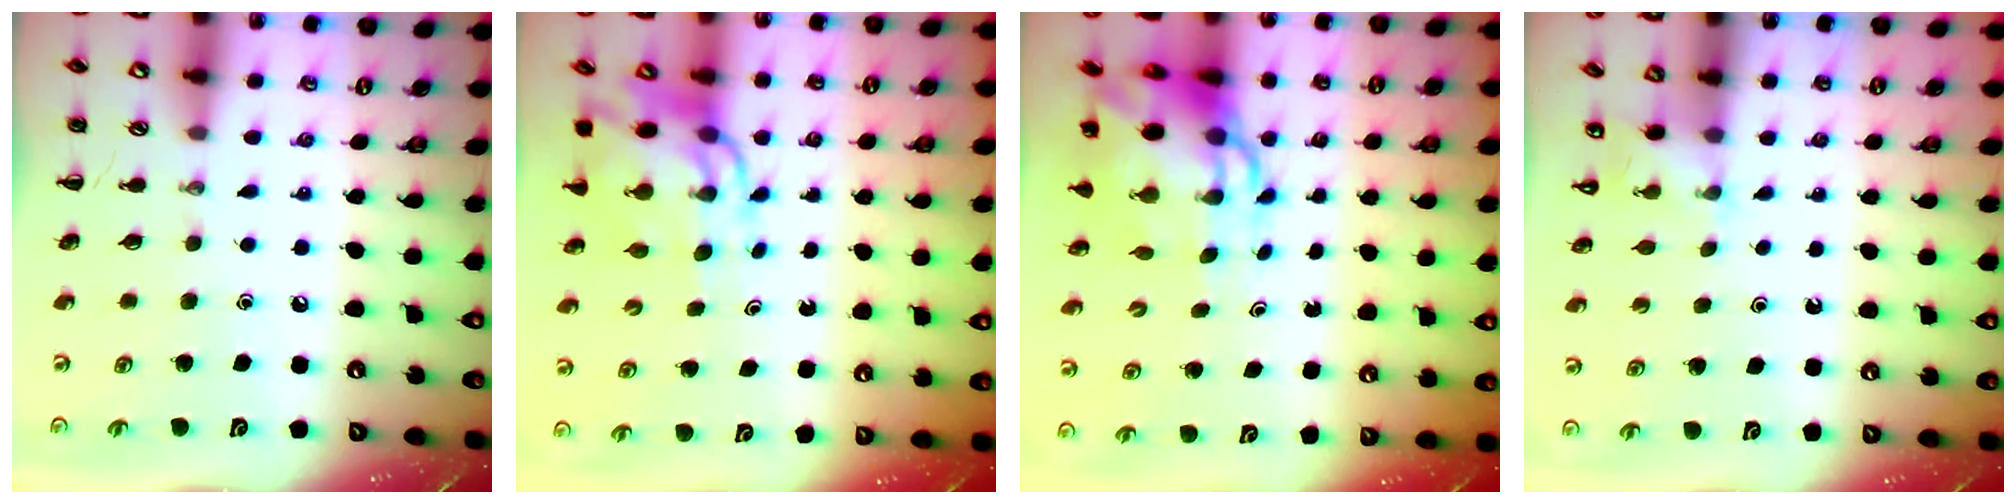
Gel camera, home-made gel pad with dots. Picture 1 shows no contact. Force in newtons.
{"total": 11.2, "press": 10.6, "slide": 3.6}
{"total": 9.4, "press": 9.0, "slide": 2.7}
{"total": 2.2, "press": 2.1, "slide": 0.7}